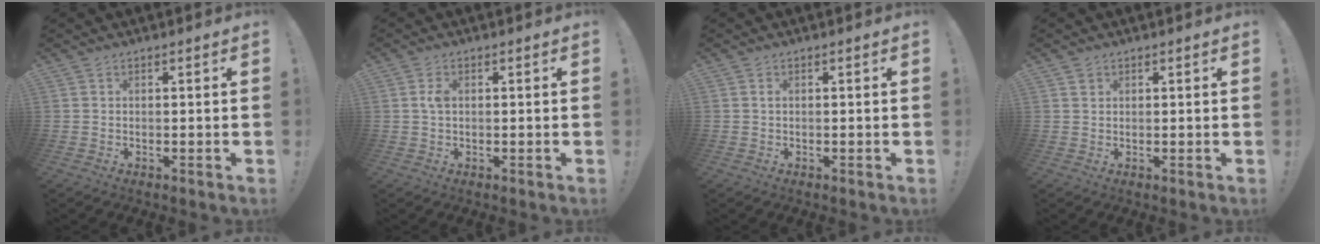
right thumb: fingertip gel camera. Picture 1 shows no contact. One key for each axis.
{"total": 2.4, "fx": 0.3, "fy": 1.4, "fz": 1.9, "tx": -0.033, "ty": 0.004, "tz": 0.003}
{"total": 0.6, "fx": 0.0, "fy": 0.5, "fz": 0.3, "tx": -0.009, "ty": 0.005, "tz": 0.000}
{"total": 1.3, "fx": 0.8, "fy": 1.0, "fz": 0.2, "tx": 0.009, "ty": -0.006, "tz": 0.012}